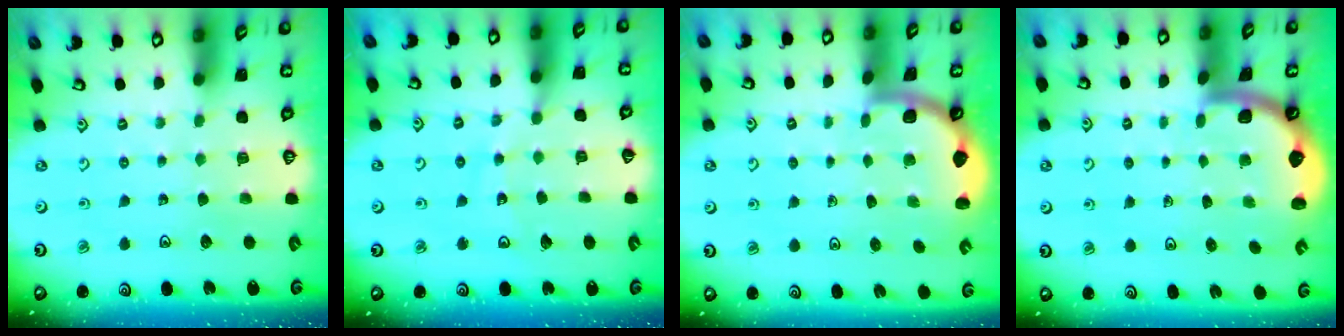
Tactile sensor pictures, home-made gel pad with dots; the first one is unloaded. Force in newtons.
{"total": 9.7, "press": 9.7, "slide": 1.2}
{"total": 1.6, "press": 1.6, "slide": 0.1}
{"total": 1.2, "press": 1.2, "slide": 0.1}